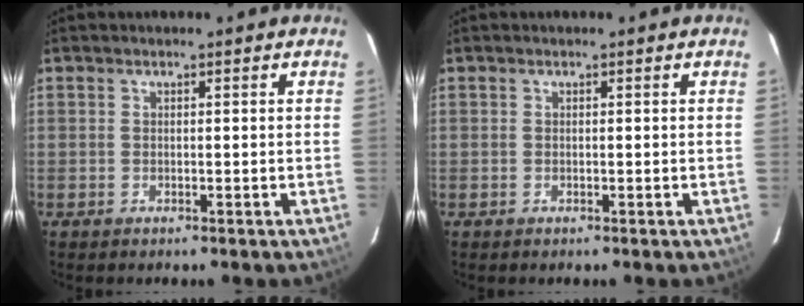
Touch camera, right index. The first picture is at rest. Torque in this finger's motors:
{"motor_torque": [-0.05, -0.05, 0.03, 0.01]}